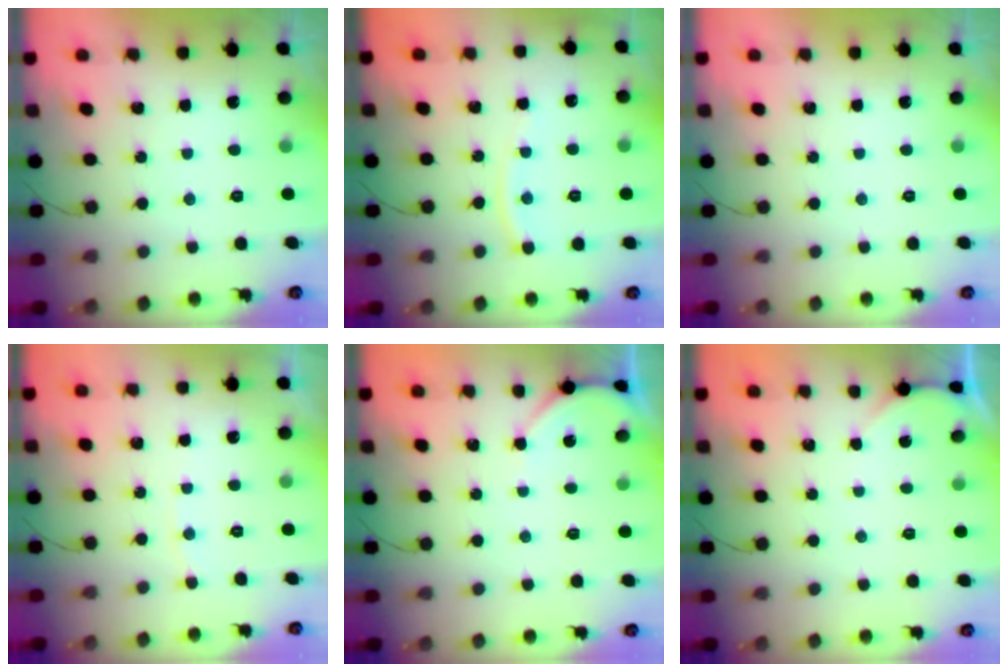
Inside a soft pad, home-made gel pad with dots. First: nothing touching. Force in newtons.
{"total": 6.4, "press": 6.3, "slide": 0.7}
{"total": 0.0}
{"total": 2.9, "press": 2.9, "slide": 0.4}
{"total": 2.2, "press": 2.2, "slide": 0.3}
{"total": 0.0}